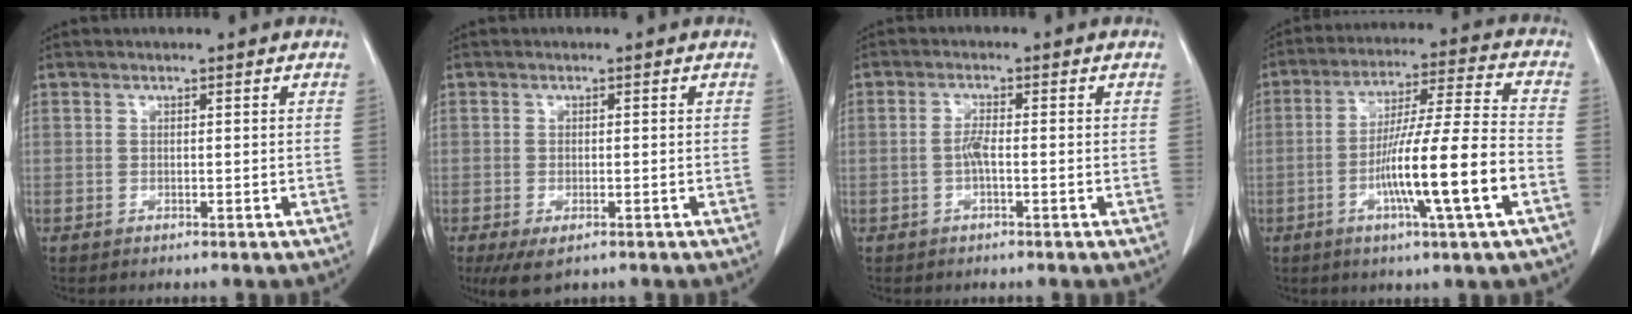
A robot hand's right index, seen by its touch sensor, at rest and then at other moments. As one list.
[{"total": 4.5, "force": [-2.8, 1.7, 3.0], "torque": [-0.054, -0.010, -0.042]}, {"total": 2.0, "force": [-0.5, 0.3, 1.9], "torque": [-0.036, 0.003, -0.010]}, {"total": 14.5, "force": [-4.8, -0.7, 13.7], "torque": [-0.240, -0.003, -0.084]}]